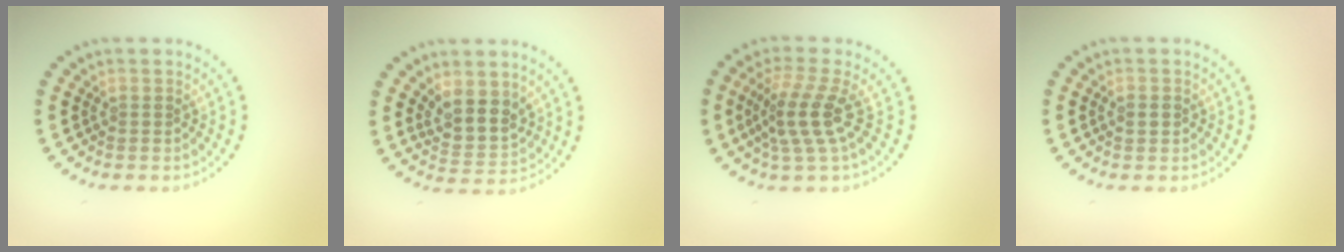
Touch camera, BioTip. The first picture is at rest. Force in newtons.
{"total": 3.4, "press": 2.9, "slide": 1.6}
{"total": 3.7, "press": 2.7, "slide": 2.5}
{"total": 1.4, "press": 1.4, "slide": 0.1}